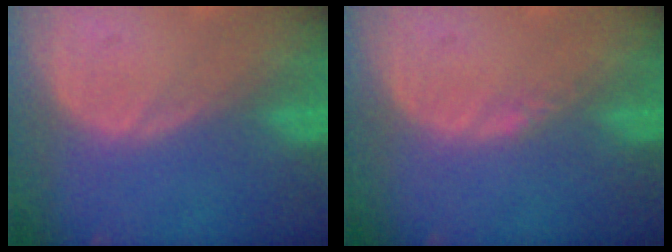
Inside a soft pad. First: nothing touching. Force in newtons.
{"total": 1.0, "press": 0.8, "slide": 0.6}